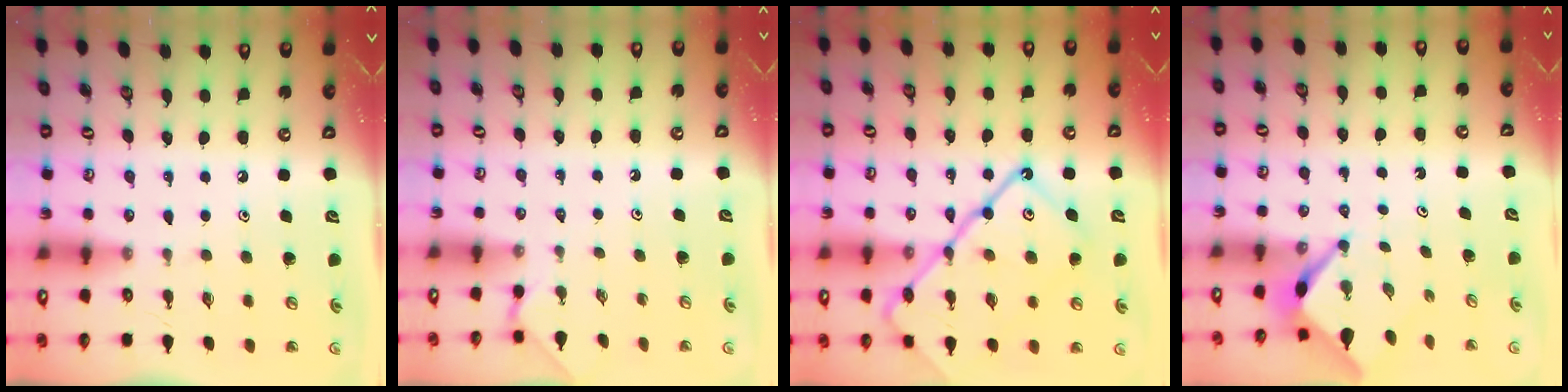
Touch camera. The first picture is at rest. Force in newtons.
{"total": 1.4, "press": 1.4, "slide": 0.2}
{"total": 20.3, "press": 20.2, "slide": 1.8}
{"total": 3.8, "press": 3.8, "slide": 0.3}